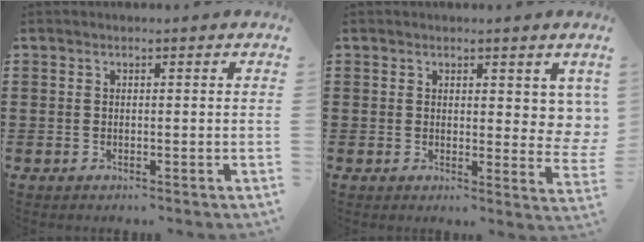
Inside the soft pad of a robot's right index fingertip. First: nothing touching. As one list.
[{"total": 3.3, "force": [1.7, 1.8, 2.2], "torque": [-0.025, 0.000, 0.027]}]